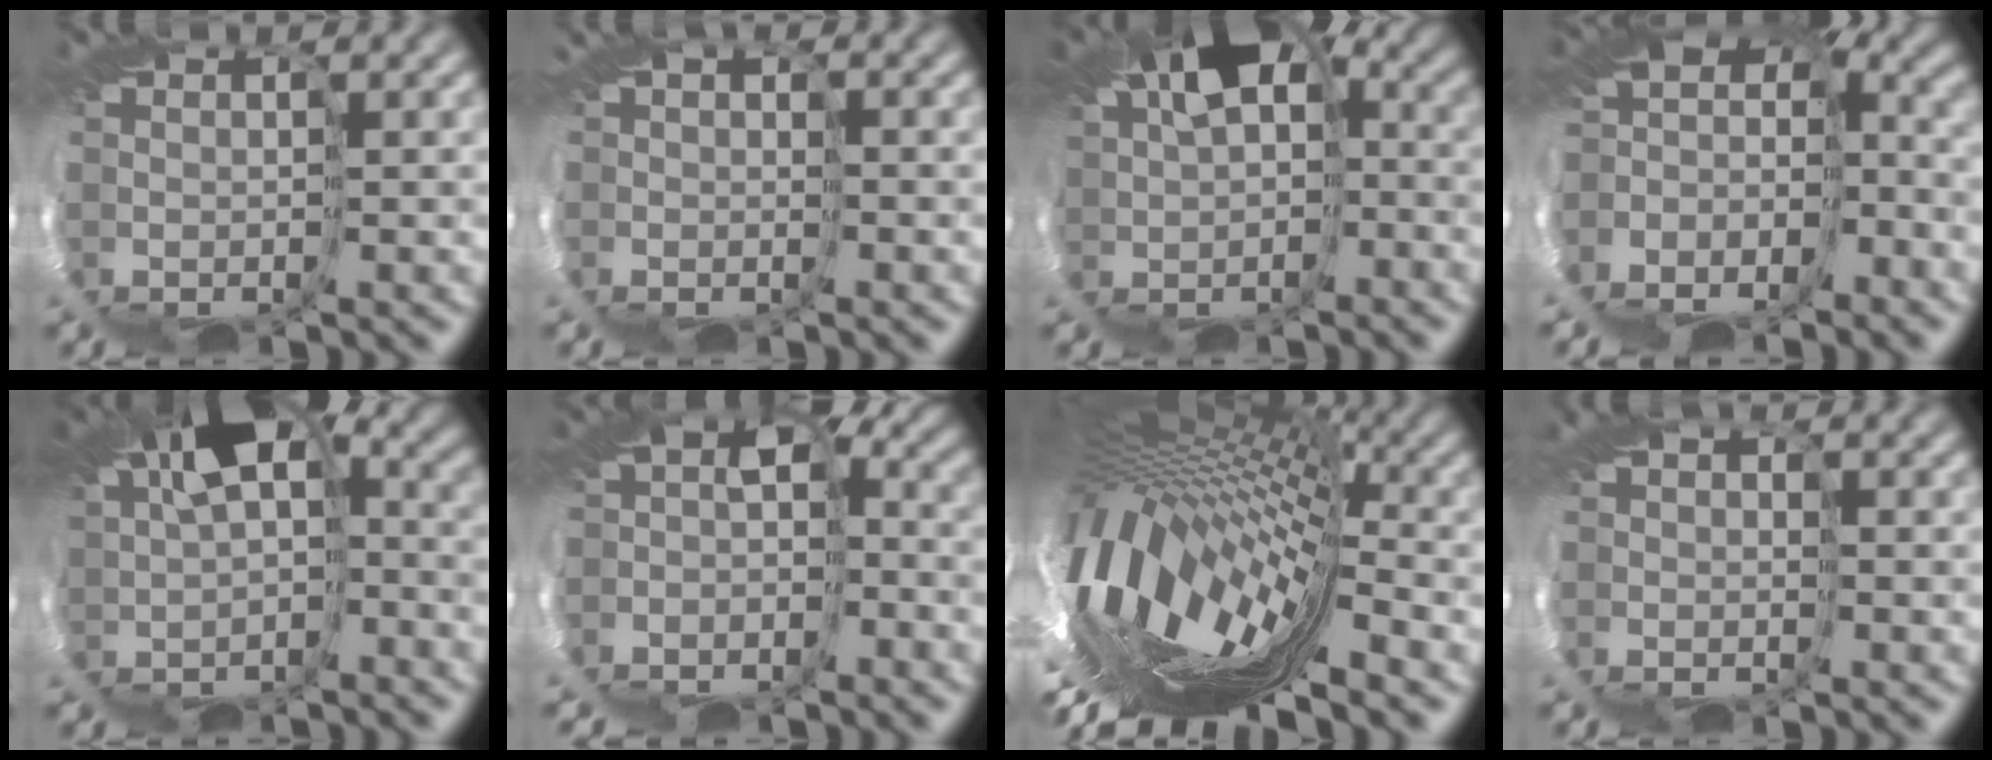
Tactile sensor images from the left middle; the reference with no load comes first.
{"total": 1.2, "force": [-1.1, -0.2, -0.4], "torque": [0.029, 0.000, -0.017]}
{"total": 6.5, "force": [2.5, 4.3, 4.1], "torque": [-0.093, -0.030, 0.080]}
{"total": 5.4, "force": [-4.4, 1.9, 2.6], "torque": [-0.061, -0.028, -0.044]}
{"total": 5.6, "force": [1.4, 3.0, 4.6], "torque": [-0.102, -0.015, 0.041]}
{"total": 5.1, "force": [-3.8, 2.6, 2.3], "torque": [-0.048, -0.016, -0.031]}
{"total": 12.0, "force": [-3.0, 3.7, 11.1], "torque": [-0.172, -0.009, -0.041]}
{"total": 0.7, "force": [-0.6, 0.1, 0.3], "torque": [0.003, -0.003, -0.010]}